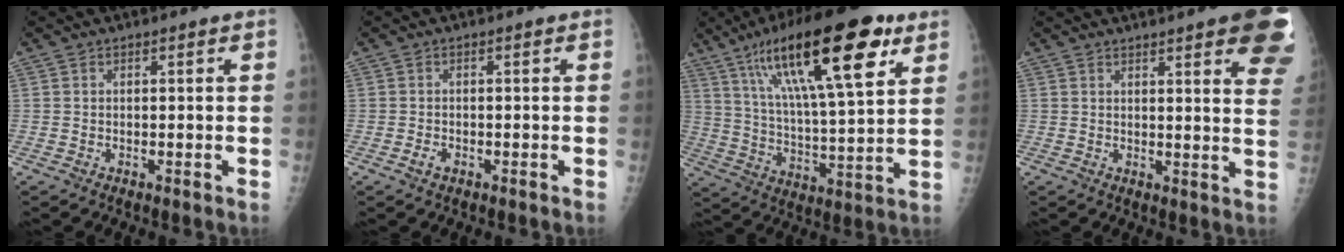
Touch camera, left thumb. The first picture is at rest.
{"total": 1.4, "force": [-0.7, 0.9, 0.8], "torque": [-0.015, 0.001, -0.013]}
{"total": 24.8, "force": [12.9, 6.6, 20.2], "torque": [-0.324, -0.026, 0.216]}
{"total": 15.3, "force": [8.6, 3.2, 12.2], "torque": [-0.130, -0.030, 0.089]}